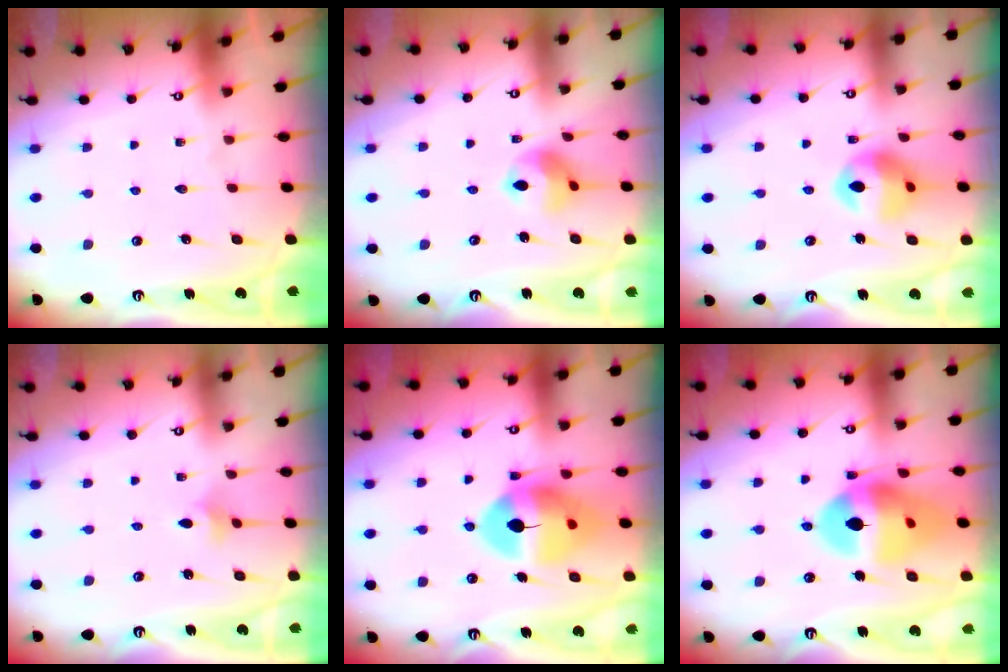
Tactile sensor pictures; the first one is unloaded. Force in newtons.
{"total": 9.5, "press": 9.4, "slide": 1.2}
{"total": 12.7, "press": 12.6, "slide": 1.3}
{"total": 2.3, "press": 2.2, "slide": 0.5}
{"total": 14.1, "press": 14.0, "slide": 1.8}
{"total": 18.1, "press": 17.9, "slide": 2.5}